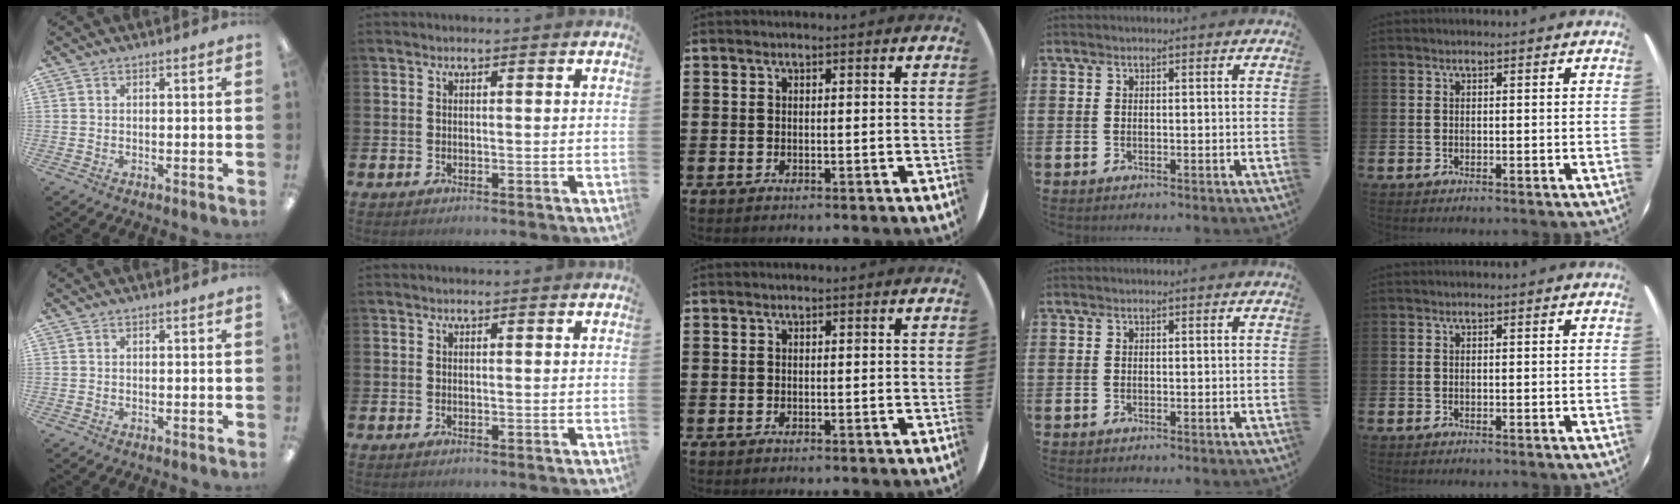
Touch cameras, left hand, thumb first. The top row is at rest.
{}